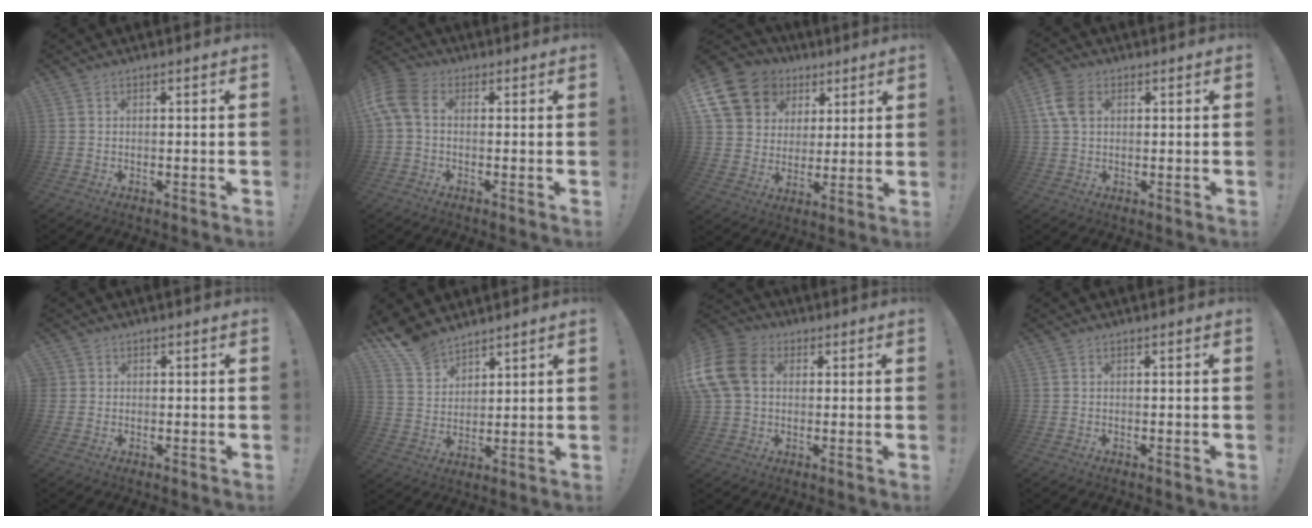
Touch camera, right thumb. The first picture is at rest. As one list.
[{"total": 8.0, "force": [1.1, 4.9, 6.2], "torque": [-0.137, 0.001, 0.026]}, {"total": 16.3, "force": [7.6, 12.7, 6.7], "torque": [-0.107, -0.037, 0.163]}, {"total": 8.0, "force": [2.0, 5.9, 5.1], "torque": [-0.103, 0.010, 0.042]}, {"total": 1.0, "force": [0.4, 0.9, 0.2], "torque": [-0.008, 0.003, 0.008]}, {"total": 10.4, "force": [8.7, 5.0, 2.7], "torque": [-0.059, -0.059, 0.172]}, {"total": 15.1, "force": [2.3, 11.4, 9.6], "torque": [-0.198, 0.006, 0.047]}, {"total": 0.0}]